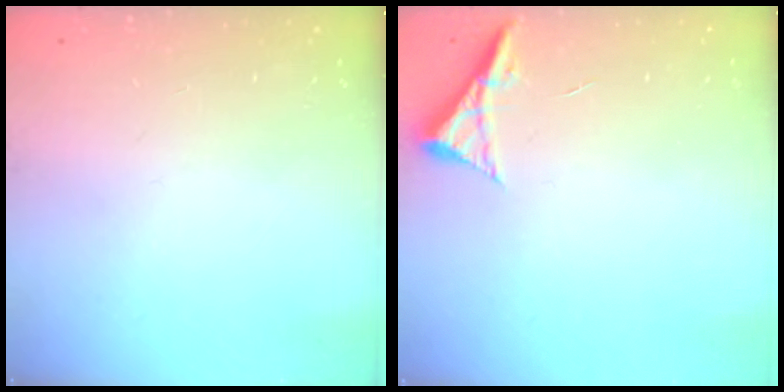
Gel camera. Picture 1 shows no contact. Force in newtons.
{"total": 5.4, "press": 5.4, "slide": 0.7}